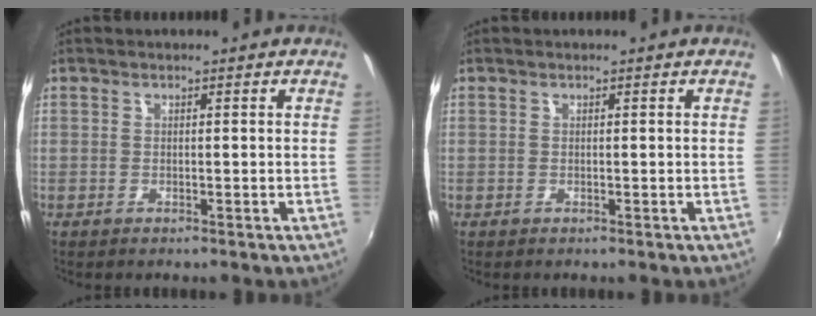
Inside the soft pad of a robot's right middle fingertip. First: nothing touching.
{"total": 0.0}